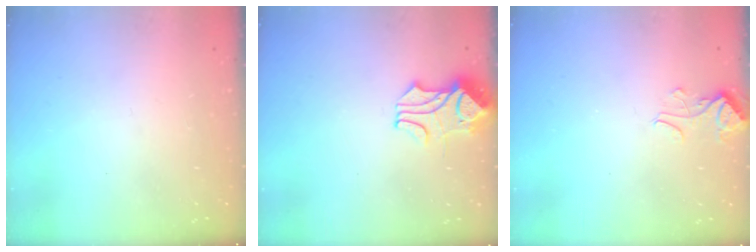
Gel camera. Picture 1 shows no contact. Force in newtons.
{"total": 1.8, "press": 1.3, "slide": 1.1}
{"total": 2.1, "press": 2.1, "slide": 0.5}